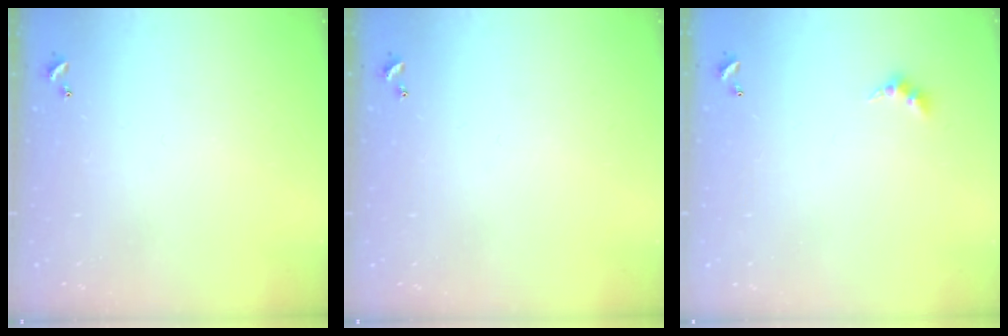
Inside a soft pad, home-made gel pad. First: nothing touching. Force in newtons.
{"total": 0.0}
{"total": 3.0, "press": 2.9, "slide": 0.5}